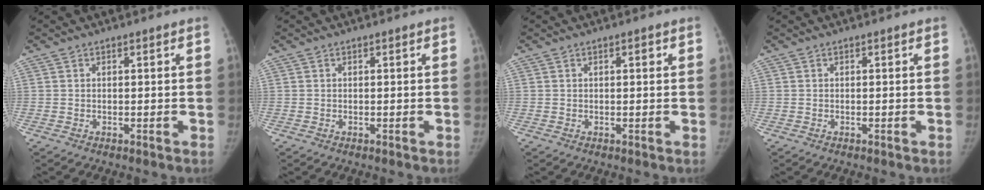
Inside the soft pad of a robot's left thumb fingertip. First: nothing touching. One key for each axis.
{"total": 0.0}
{"total": 0.9, "fx": 0.4, "fy": 0.3, "fz": 0.8, "tx": -0.006, "ty": 0.002, "tz": 0.005}
{"total": 0.0}